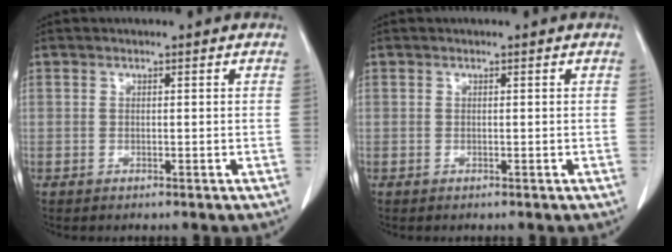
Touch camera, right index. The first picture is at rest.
{"total": 0.0}